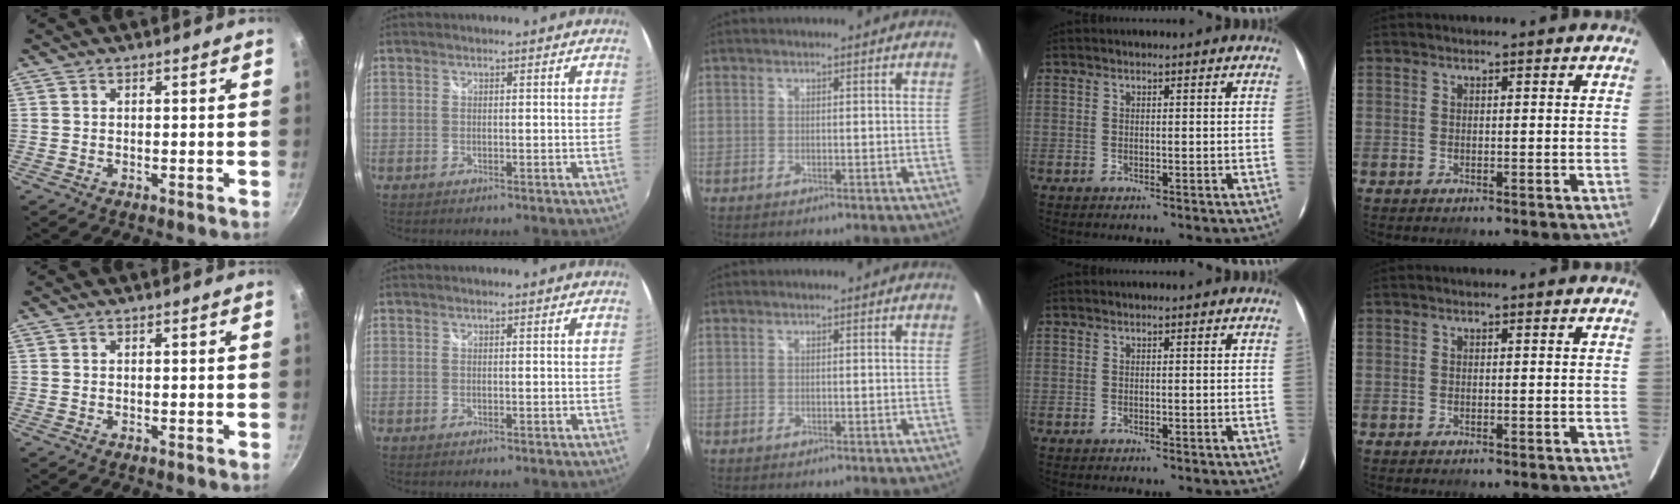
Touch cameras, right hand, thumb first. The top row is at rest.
{}